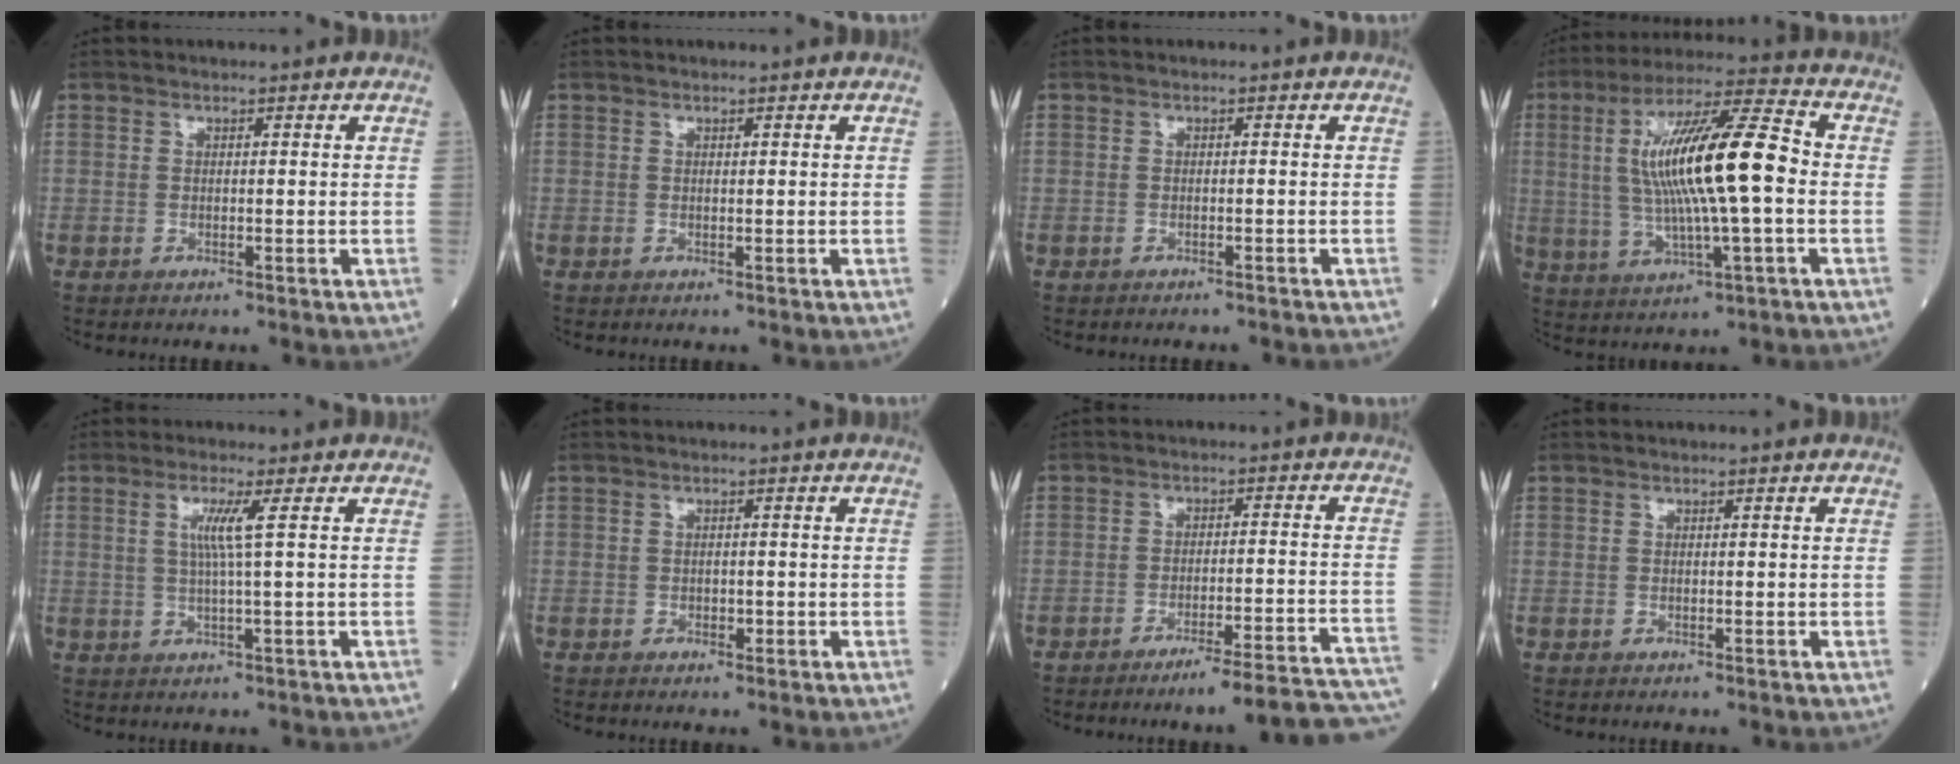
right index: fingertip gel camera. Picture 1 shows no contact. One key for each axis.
{"total": 0.0}
{"total": 2.5, "fx": -2.4, "fy": 0.3, "fz": 0.6, "tx": -0.010, "ty": -0.003, "tz": -0.030}
{"total": 16.2, "fx": 0.5, "fy": 1.7, "fz": 16.1, "tx": -0.301, "ty": 0.017, "tz": 0.008}
{"total": 3.9, "fx": 1.0, "fy": -0.9, "fz": 3.6, "tx": -0.073, "ty": -0.002, "tz": 0.018}
{"total": 1.1, "fx": -0.5, "fy": 0.6, "fz": 0.8, "tx": -0.014, "ty": 0.001, "tz": -0.007}
{"total": 15.0, "fx": -13.7, "fy": -0.5, "fz": 6.0, "tx": -0.024, "ty": 0.019, "tz": -0.174}
{"total": 0.0}